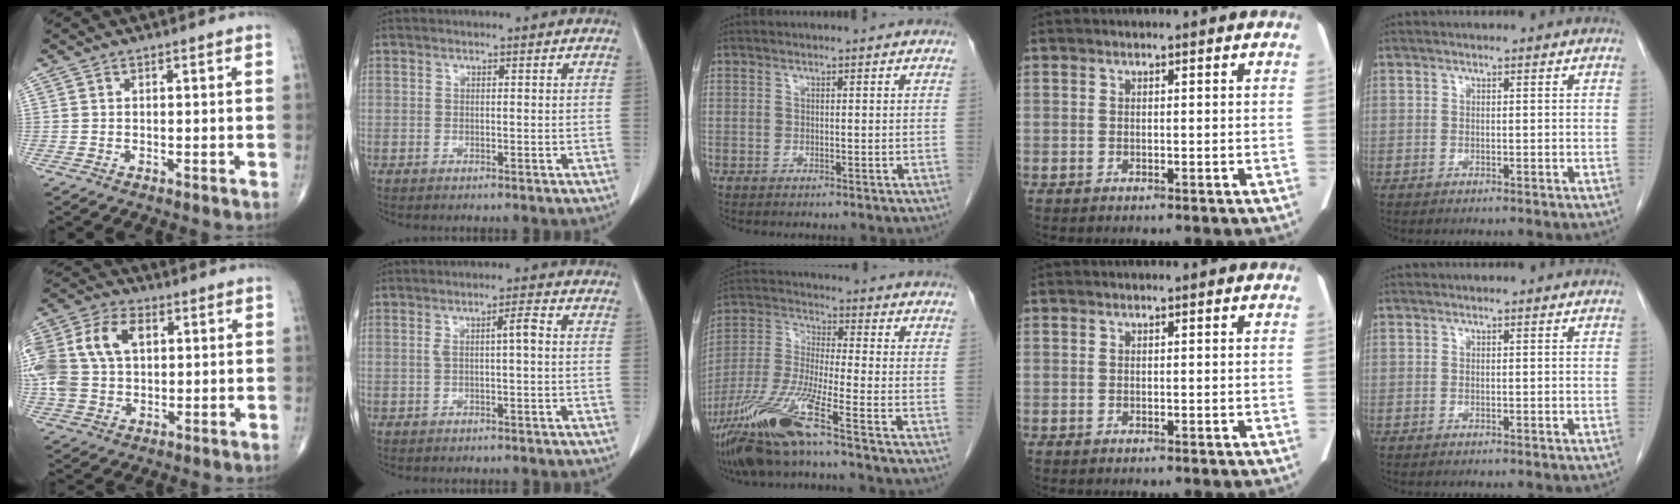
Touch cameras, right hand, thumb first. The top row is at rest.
{"thumb": {"total": 20.9, "force": [4.3, 14.6, 14.2], "torque": [-0.343, 0.040, 0.083]}, "index": {"total": 2.8, "force": [0.0, 0.2, 2.8], "torque": [-0.050, 0.008, 0.001]}, "middle": {"total": 12.9, "force": [-8.3, -0.1, 9.8], "torque": [-0.212, -0.029, -0.163]}}